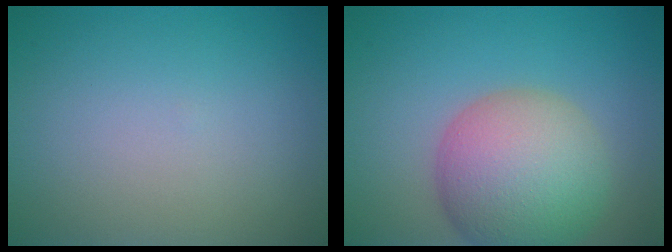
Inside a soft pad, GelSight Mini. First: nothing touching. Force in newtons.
{"total": 8.9, "press": 8.8, "slide": 0.5}